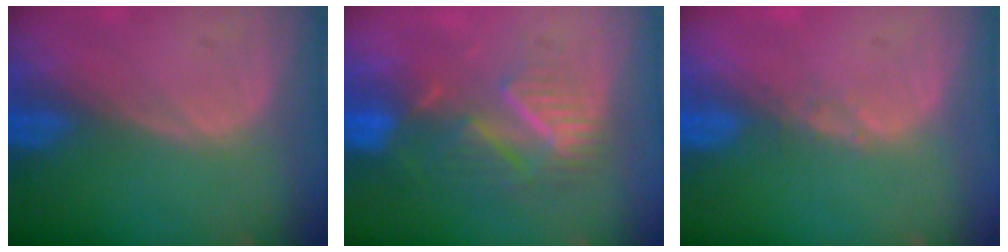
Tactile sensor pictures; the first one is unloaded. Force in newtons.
{"total": 8.9, "press": 7.8, "slide": 4.4}
{"total": 0.8, "press": 0.7, "slide": 0.1}